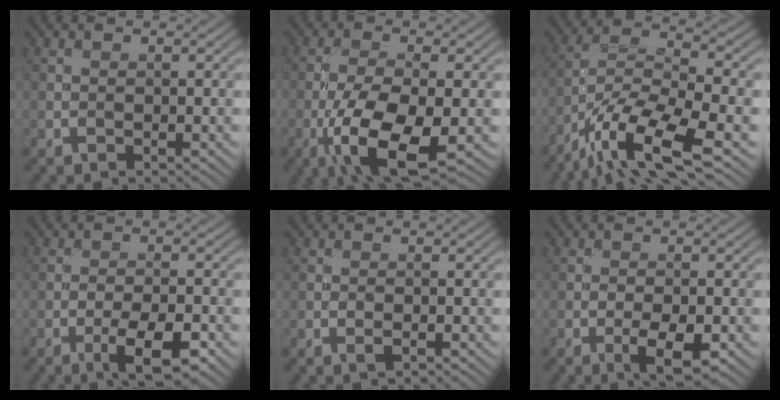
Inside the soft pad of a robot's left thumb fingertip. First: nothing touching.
{"total": 10.6, "force": [-4.2, 3.7, 9.0], "torque": [-0.179, -0.012, -0.079]}
{"total": 13.1, "force": [-8.1, 3.6, 9.7], "torque": [-0.190, -0.008, -0.159]}
{"total": 5.6, "force": [-2.9, 1.5, 4.5], "torque": [-0.079, 0.005, -0.048]}
{"total": 0.9, "force": [-0.2, 0.3, 0.9], "torque": [-0.017, 0.000, -0.006]}
{"total": 4.2, "force": [-1.8, 1.3, 3.5], "torque": [-0.061, 0.000, -0.029]}